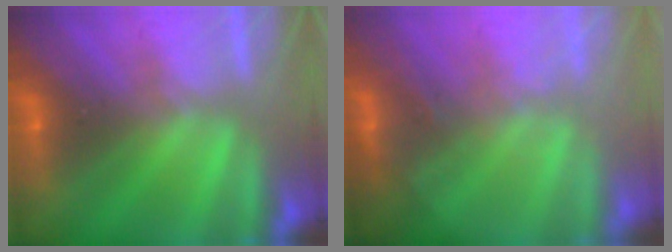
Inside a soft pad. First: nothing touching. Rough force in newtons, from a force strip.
{"total": 2.7}